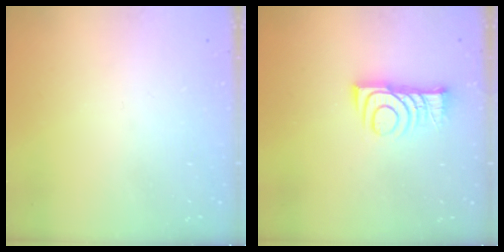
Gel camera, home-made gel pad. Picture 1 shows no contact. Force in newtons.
{"total": 8.7, "press": 8.7, "slide": 0.8}